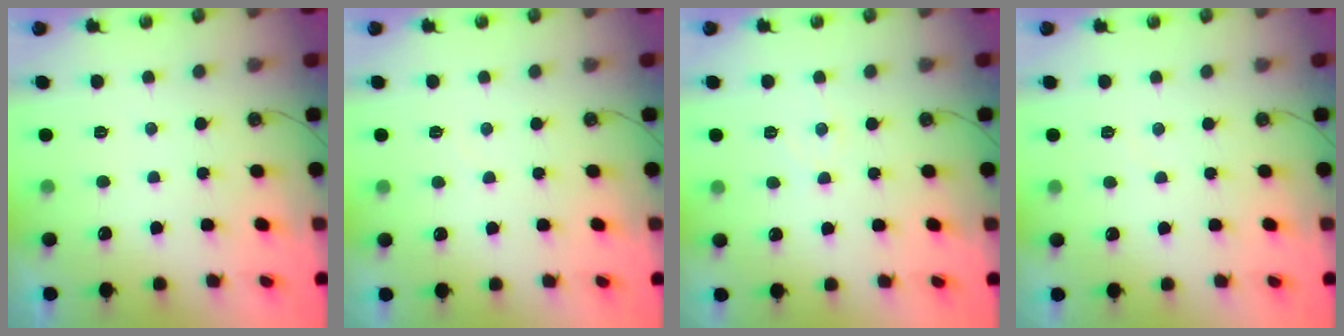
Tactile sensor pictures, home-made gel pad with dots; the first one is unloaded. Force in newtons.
{"total": 2.9, "press": 2.9, "slide": 0.5}
{"total": 4.5, "press": 4.5, "slide": 0.5}
{"total": 2.8, "press": 2.8, "slide": 0.4}